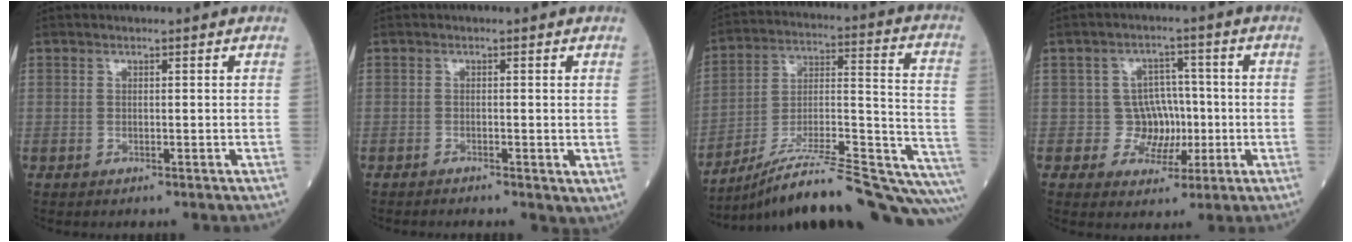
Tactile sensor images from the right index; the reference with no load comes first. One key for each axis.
{"total": 1.6, "fx": -0.6, "fy": 0.7, "fz": 1.3, "tx": -0.018, "ty": -0.001, "tz": -0.009}
{"total": 27.7, "fx": -22.6, "fy": 2.2, "fz": 15.8, "tx": -0.159, "ty": 0.011, "tz": -0.338}
{"total": 5.5, "fx": -0.5, "fy": 5.3, "fz": 1.4, "tx": 0.000, "ty": 0.017, "tz": -0.006}